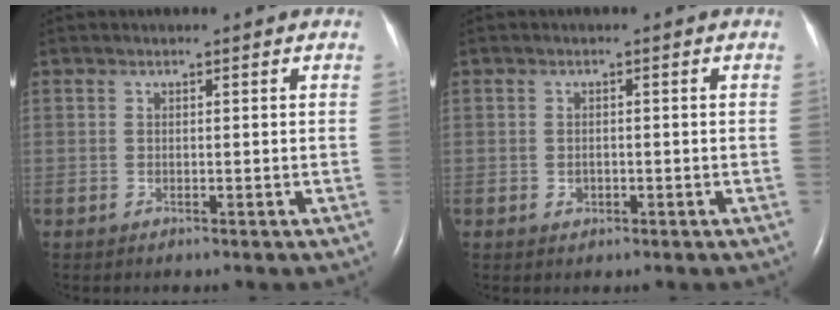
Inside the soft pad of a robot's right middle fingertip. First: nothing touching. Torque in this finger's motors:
{"motor_torque": [-0.25, -0.07, 0.00, -0.01]}